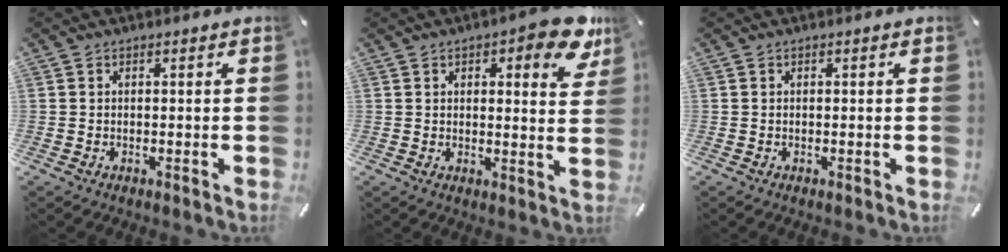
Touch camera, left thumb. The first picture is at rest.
{"total": 10.0, "force": [5.8, 4.0, 7.1], "torque": [-0.081, -0.033, 0.095]}
{"total": 0.0}